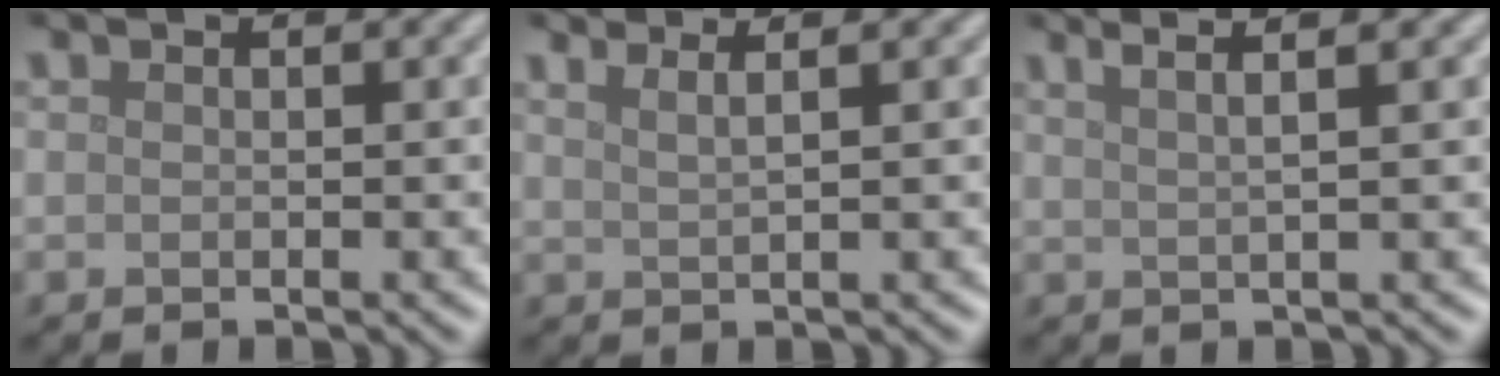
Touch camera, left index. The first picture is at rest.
{"total": 3.2, "force": [2.2, 1.3, 1.9], "torque": [-0.008, 0.016, 0.002]}
{"total": 5.2, "force": [3.4, 1.9, 3.5], "torque": [-0.029, 0.035, 0.012]}